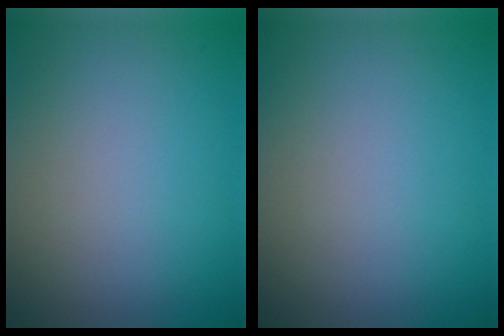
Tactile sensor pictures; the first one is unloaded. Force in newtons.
{"total": 0.0}